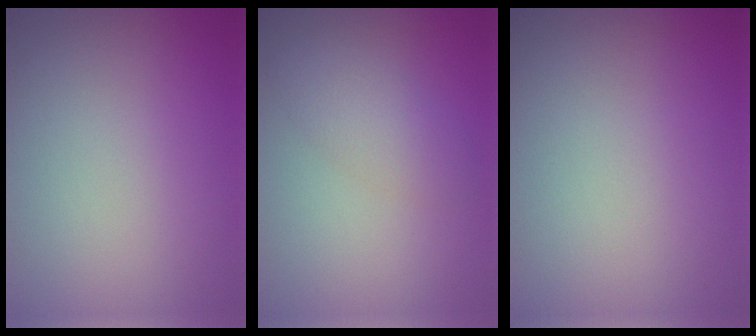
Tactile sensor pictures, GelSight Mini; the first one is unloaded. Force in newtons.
{"total": 2.5, "press": 2.5, "slide": 0.1}
{"total": 0.0}